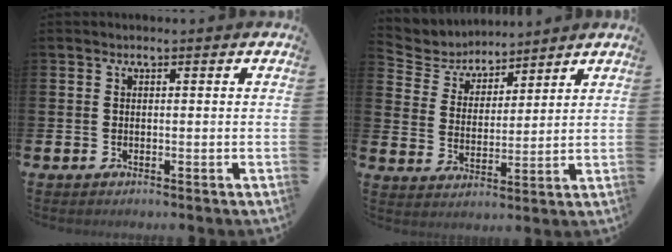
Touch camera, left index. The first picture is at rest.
{"total": 4.8, "force": [4.5, 1.8, -0.1], "torque": [-0.025, -0.035, 0.075]}